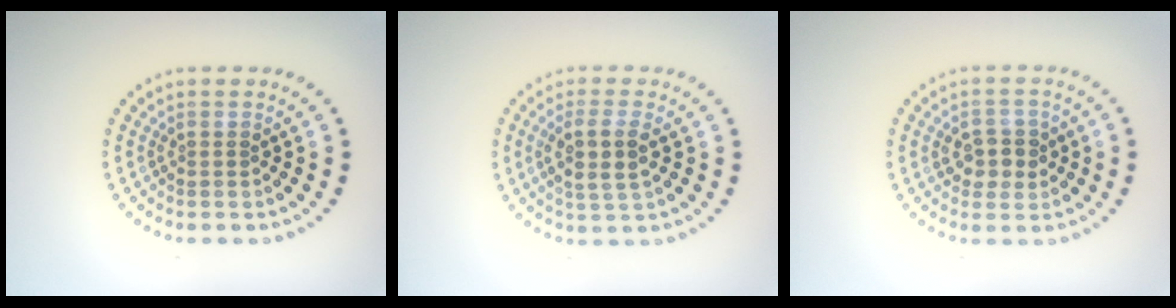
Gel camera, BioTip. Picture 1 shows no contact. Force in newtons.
{"total": 3.3, "press": 3.0, "slide": 1.3}
{"total": 2.8, "press": 2.8, "slide": 0.4}